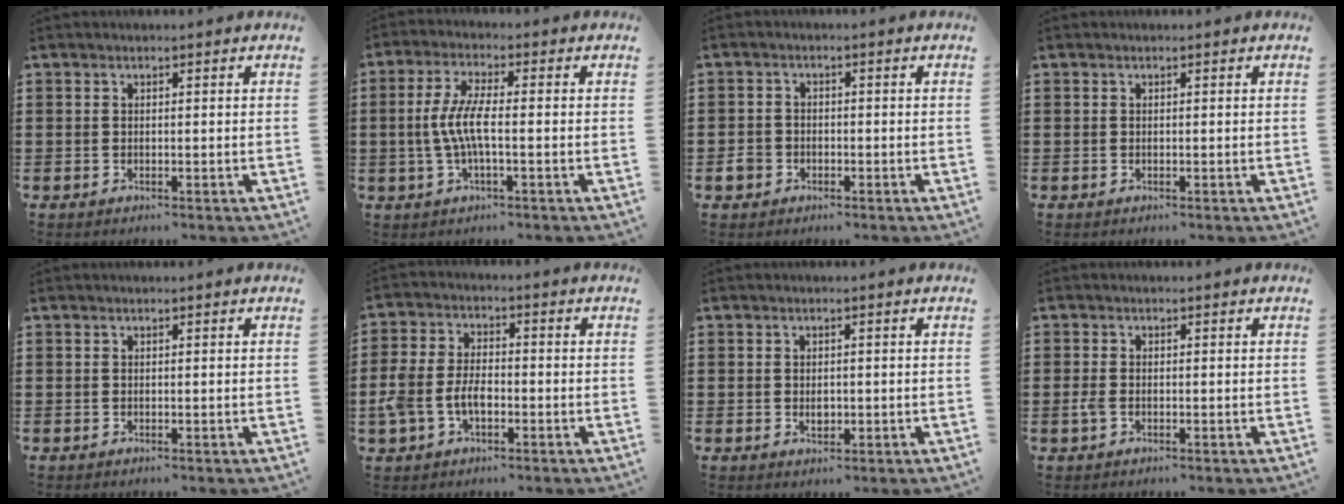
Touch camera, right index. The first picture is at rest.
{"total": 5.9, "force": [-1.0, 1.3, 5.7], "torque": [-0.136, -0.010, -0.031]}
{"total": 2.7, "force": [-1.3, 2.2, 0.8], "torque": [-0.027, -0.001, -0.029]}
{"total": 0.0}
{"total": 0.0}
{"total": 6.0, "force": [-1.9, 3.6, 4.4], "torque": [-0.118, -0.003, -0.046]}
{"total": 1.9, "force": [0.0, 1.1, 1.5], "torque": [-0.021, 0.001, -0.002]}
{"total": 1.7, "force": [-0.6, 1.0, 1.3], "torque": [-0.041, -0.005, -0.016]}